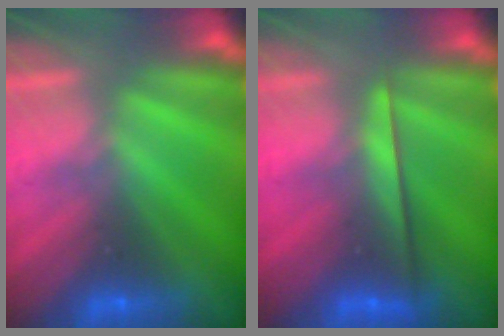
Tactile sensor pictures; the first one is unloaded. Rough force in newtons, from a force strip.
{"total": 2.2}